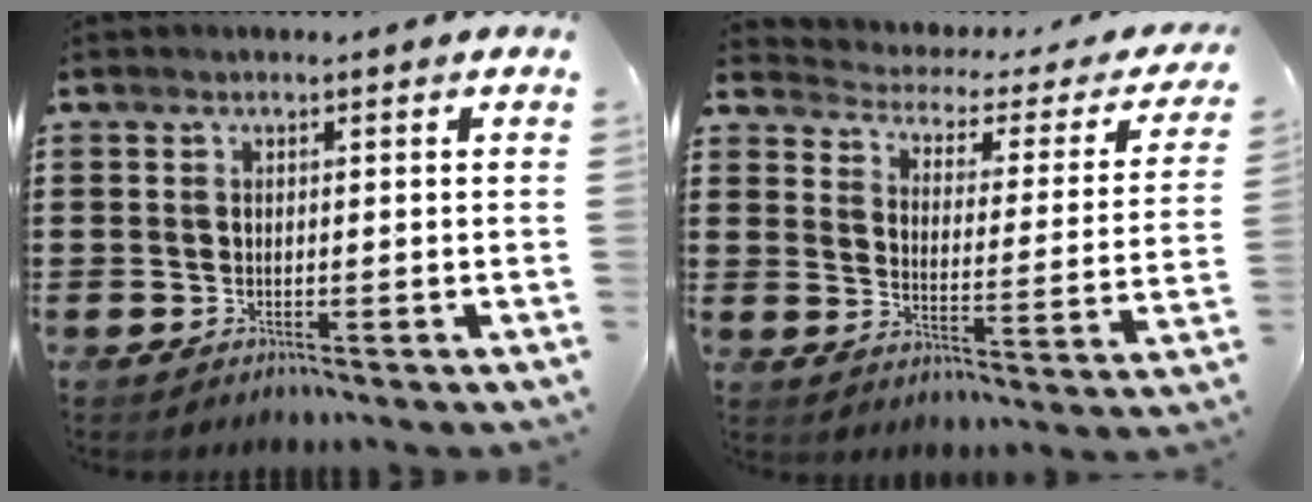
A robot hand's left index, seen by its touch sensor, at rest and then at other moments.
{"total": 2.0, "force": [1.7, 0.9, 0.6], "torque": [-0.030, -0.022, 0.018]}